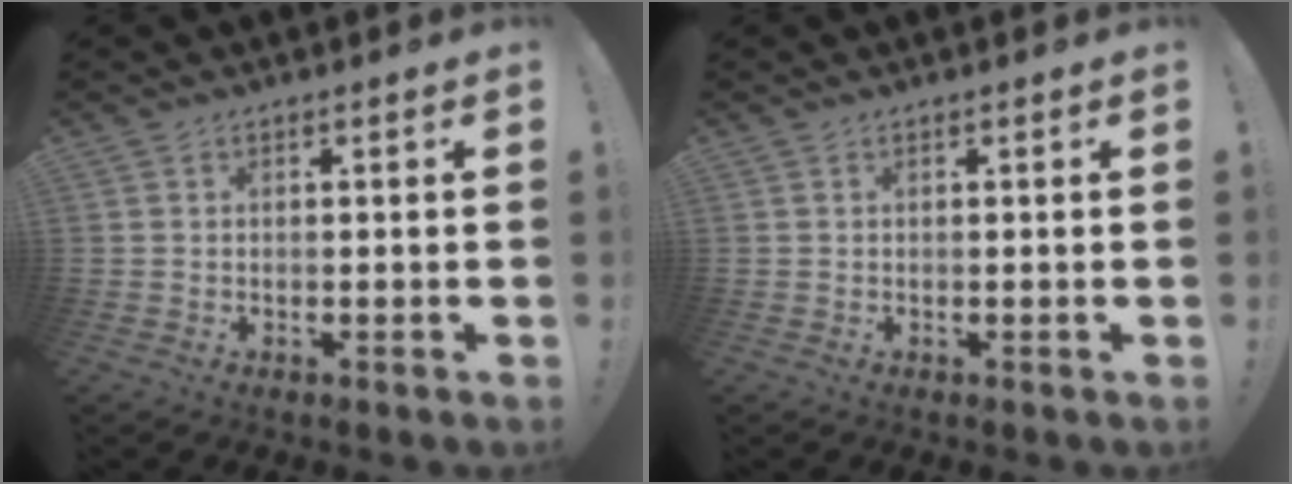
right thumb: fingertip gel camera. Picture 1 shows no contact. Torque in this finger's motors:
{"motor_torque": [-0.02, -0.02, 0.00, 0.00, 0.00]}